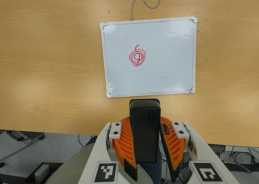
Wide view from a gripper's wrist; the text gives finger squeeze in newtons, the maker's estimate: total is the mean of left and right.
{"total": 11.6, "left": 9.2, "right": 14.1}